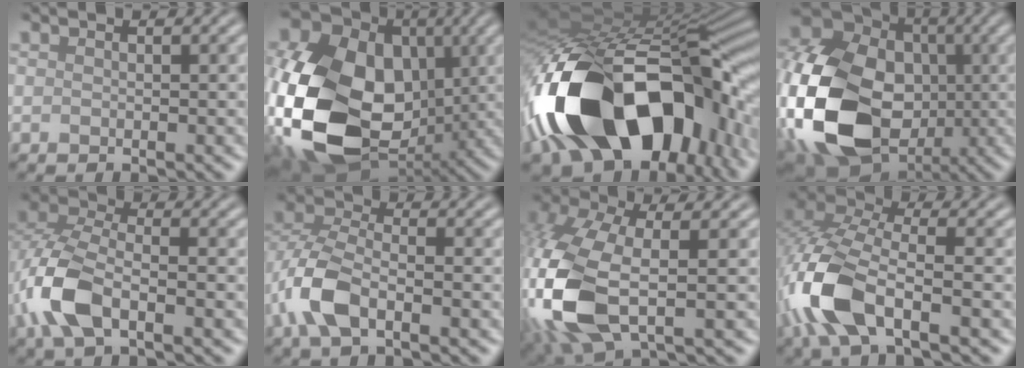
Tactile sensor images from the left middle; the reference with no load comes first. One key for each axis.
{"total": 18.1, "fx": -2.4, "fy": 13.2, "fz": 12.1, "tx": -0.238, "ty": -0.027, "tz": -0.035}
{"total": 20.2, "fx": -5.7, "fy": 11.6, "fz": 15.6, "tx": -0.307, "ty": -0.042, "tz": -0.065}
{"total": 20.7, "fx": -3.3, "fy": 16.5, "fz": 12.1, "tx": -0.265, "ty": -0.017, "tz": -0.091}
{"total": 6.7, "fx": -2.6, "fy": 3.5, "fz": 5.1, "tx": -0.124, "ty": 0.002, "tz": -0.063}
{"total": 5.7, "fx": -2.3, "fy": 3.1, "fz": 4.2, "tx": -0.096, "ty": 0.003, "tz": -0.056}
{"total": 11.1, "fx": -2.3, "fy": 5.2, "fz": 9.6, "tx": -0.258, "ty": -0.010, "tz": -0.050}
{"total": 9.7, "fx": -4.1, "fy": 4.4, "fz": 7.6, "tx": -0.182, "ty": -0.003, "tz": -0.088}